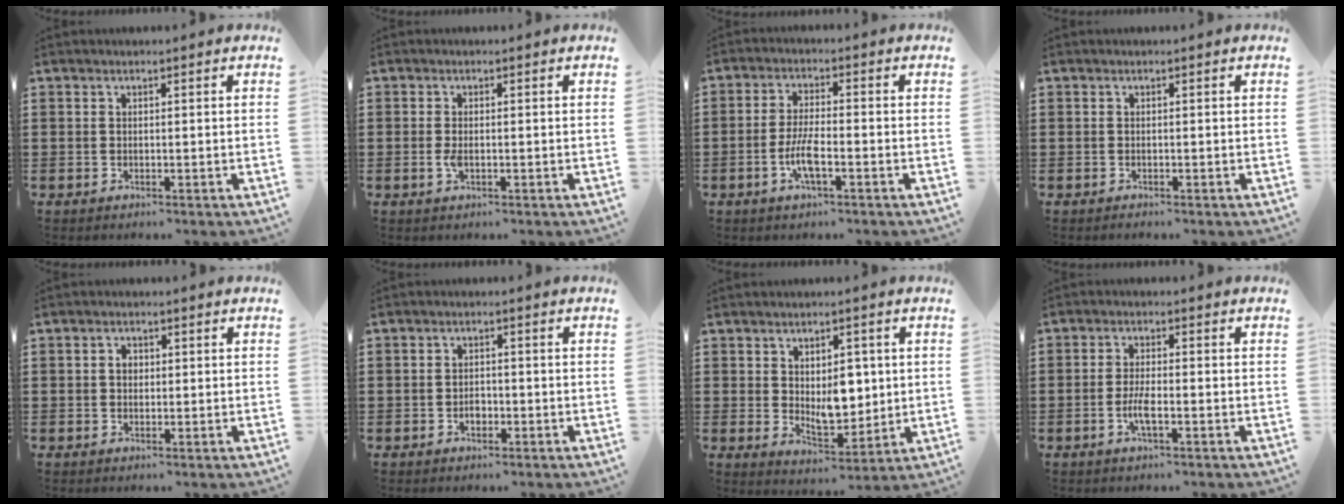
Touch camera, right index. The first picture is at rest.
{"total": 1.7, "force": [-0.2, 0.6, 1.6], "torque": [-0.044, -0.006, -0.009]}
{"total": 5.0, "force": [-1.8, 1.3, 4.5], "torque": [-0.104, -0.005, -0.041]}
{"total": 0.0}
{"total": 1.6, "force": [0.2, 1.2, 1.1], "torque": [-0.023, 0.008, 0.002]}
{"total": 1.8, "force": [-0.6, 1.4, 1.0], "torque": [-0.013, -0.001, -0.015]}
{"total": 6.6, "force": [1.5, 4.2, 4.8], "torque": [-0.069, -0.005, 0.023]}
{"total": 3.4, "force": [-1.2, 0.8, 3.1], "torque": [-0.068, -0.003, -0.026]}